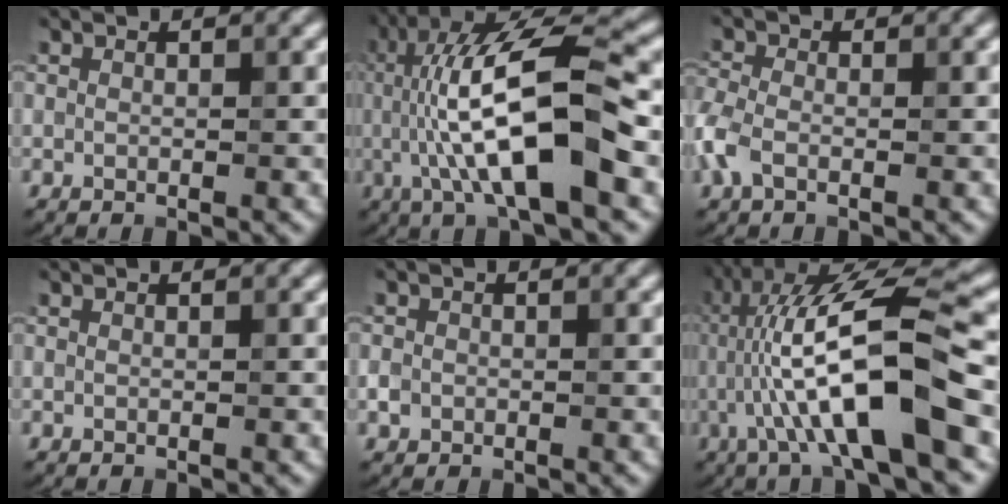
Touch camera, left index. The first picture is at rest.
{"total": 11.6, "force": [-0.8, 2.9, 11.2], "torque": [-0.197, 0.015, -0.016]}
{"total": 2.7, "force": [-1.1, 1.7, 1.8], "torque": [-0.050, 0.004, -0.035]}
{"total": 0.0}
{"total": 1.2, "force": [-0.3, 1.1, 0.3], "torque": [0.000, -0.002, -0.010]}
{"total": 12.1, "force": [-1.6, 2.3, 11.8], "torque": [-0.205, 0.021, -0.031]}